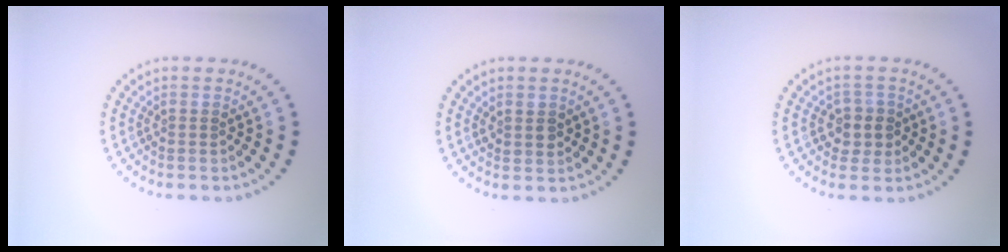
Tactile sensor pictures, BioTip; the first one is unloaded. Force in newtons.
{"total": 1.5, "press": 1.4, "slide": 0.6}
{"total": 2.3, "press": 2.2, "slide": 0.9}